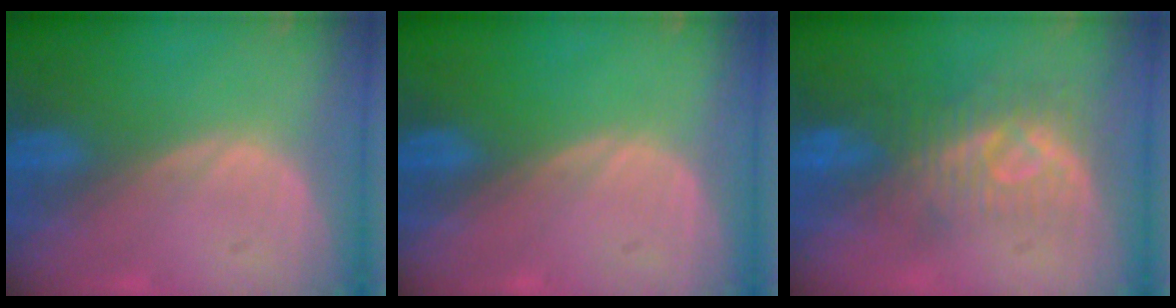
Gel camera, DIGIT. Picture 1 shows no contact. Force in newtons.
{"total": 0.0}
{"total": 8.2, "press": 7.5, "slide": 3.4}